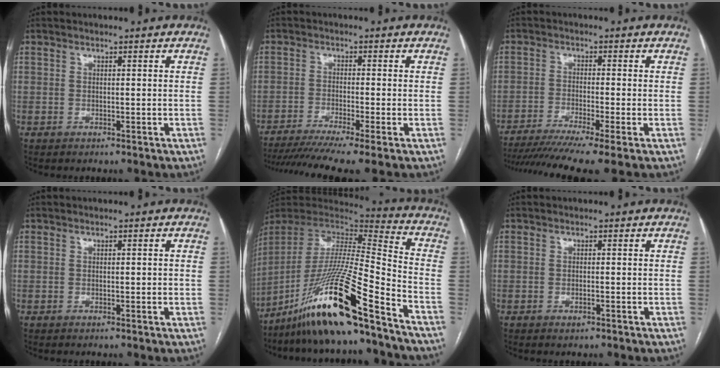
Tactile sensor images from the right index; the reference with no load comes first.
{"total": 10.3, "force": [-8.0, -0.7, 6.4], "torque": [-0.096, -0.019, -0.126]}
{"total": 11.4, "force": [-8.8, -0.9, 7.2], "torque": [-0.111, -0.024, -0.139]}
{"total": 2.9, "force": [0.5, 1.7, 2.3], "torque": [-0.022, -0.002, 0.006]}
{"total": 22.8, "force": [-16.4, -0.2, 15.9], "torque": [-0.330, -0.026, -0.303]}
{"total": 0.7, "force": [-0.3, 0.3, 0.5], "torque": [-0.010, -0.002, -0.003]}